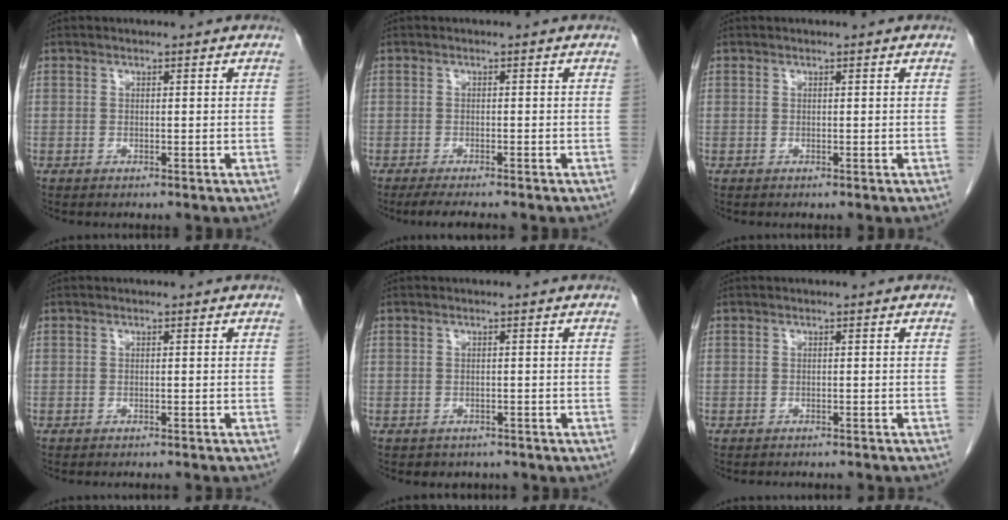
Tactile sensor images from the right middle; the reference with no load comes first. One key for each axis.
{"total": 4.8, "fx": -4.0, "fy": 0.3, "fz": 2.6, "tx": -0.039, "ty": -0.012, "tz": -0.062}
{"total": 0.0}
{"total": 5.9, "fx": -5.5, "fy": 0.4, "fz": 2.1, "tx": -0.022, "ty": -0.015, "tz": -0.062}
{"total": 3.6, "fx": -3.0, "fy": 1.8, "fz": 0.6, "tx": -0.021, "ty": 0.000, "tz": -0.038}
{"total": 6.9, "fx": -6.3, "fy": 1.3, "fz": 2.5, "tx": -0.028, "ty": -0.006, "tz": -0.069}